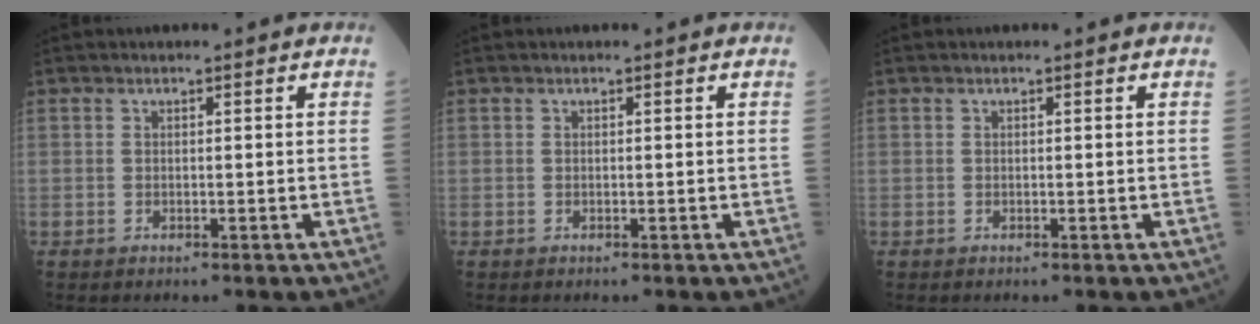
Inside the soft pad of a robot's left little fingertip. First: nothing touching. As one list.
[{"total": 0.0}, {"total": 0.0}]